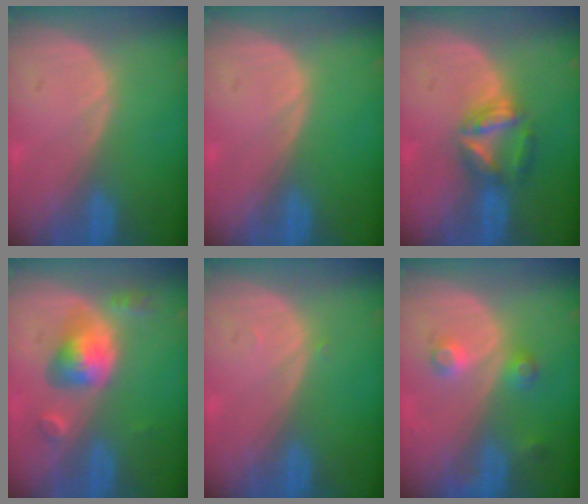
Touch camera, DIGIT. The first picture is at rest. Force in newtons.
{"total": 0.0}
{"total": 5.6, "press": 5.6, "slide": 0.2}
{"total": 6.0, "press": 5.5, "slide": 2.4}
{"total": 0.5, "press": 0.4, "slide": 0.3}
{"total": 3.9, "press": 3.6, "slide": 1.5}